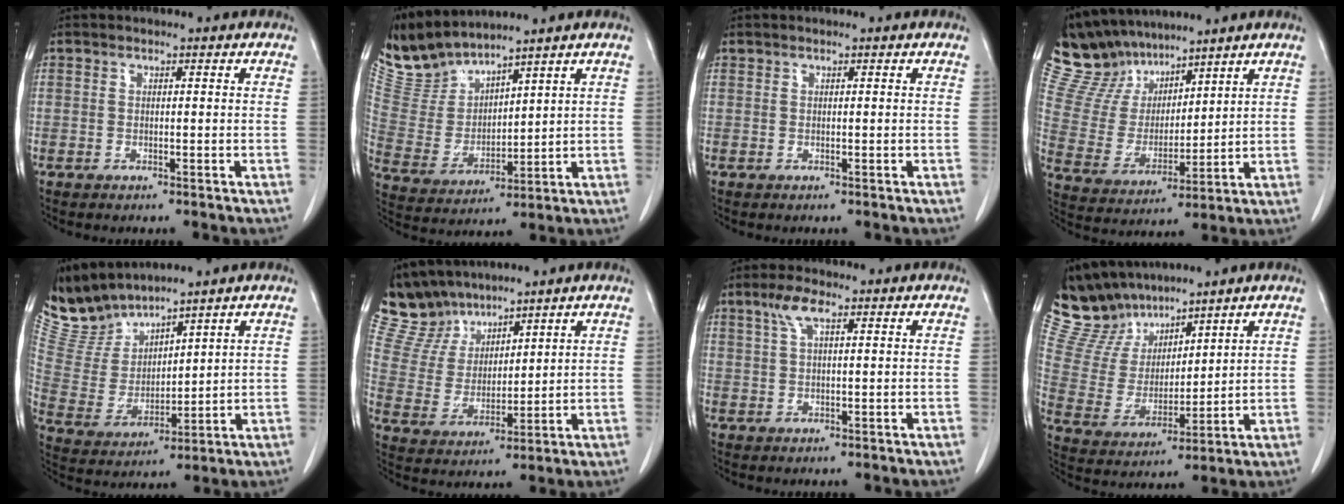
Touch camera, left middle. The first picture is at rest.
{"total": 8.2, "force": [8.2, 0.5, 0.8], "torque": [-0.044, 0.007, 0.190]}
{"total": 0.0}
{"total": 11.8, "force": [10.7, 4.4, 2.6], "torque": [-0.074, 0.020, 0.220]}
{"total": 8.5, "force": [8.4, 1.0, 0.5], "torque": [-0.035, 0.005, 0.197]}
{"total": 9.1, "force": [8.3, 3.7, 1.1], "torque": [-0.039, 0.015, 0.179]}
{"total": 3.7, "force": [1.9, 0.9, 3.1], "torque": [-0.072, 0.012, 0.040]}
{"total": 11.4, "force": [10.4, 4.1, 2.3], "torque": [-0.068, 0.018, 0.217]}